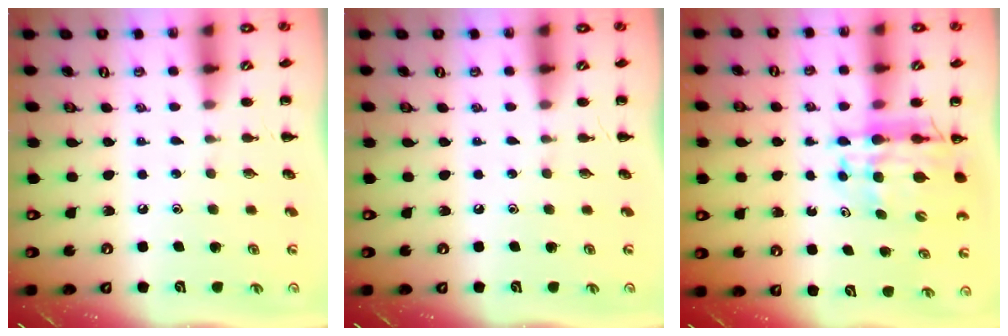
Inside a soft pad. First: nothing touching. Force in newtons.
{"total": 0.0}
{"total": 12.4, "press": 11.8, "slide": 3.7}